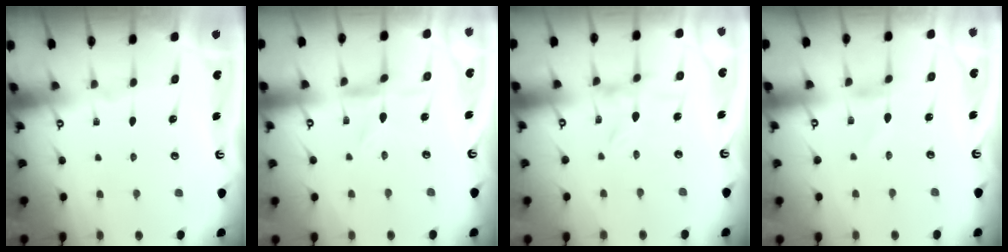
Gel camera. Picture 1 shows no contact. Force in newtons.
{"total": 0.0}
{"total": 0.0}
{"total": 0.0}